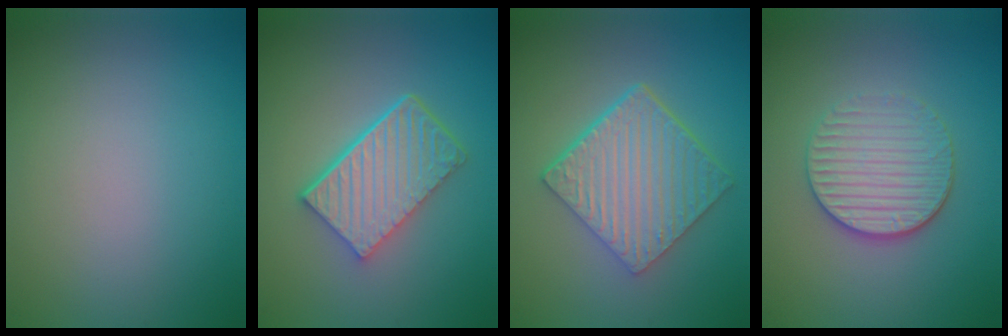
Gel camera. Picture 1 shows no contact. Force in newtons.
{"total": 6.2, "press": 4.3, "slide": 4.4}
{"total": 6.4, "press": 4.6, "slide": 4.5}
{"total": 4.0, "press": 3.4, "slide": 2.0}